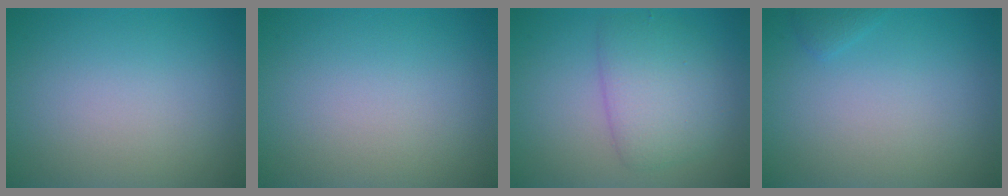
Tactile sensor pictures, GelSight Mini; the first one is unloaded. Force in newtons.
{"total": 0.0}
{"total": 4.4, "press": 4.4, "slide": 0.1}
{"total": 0.7, "press": 0.7, "slide": 0.1}